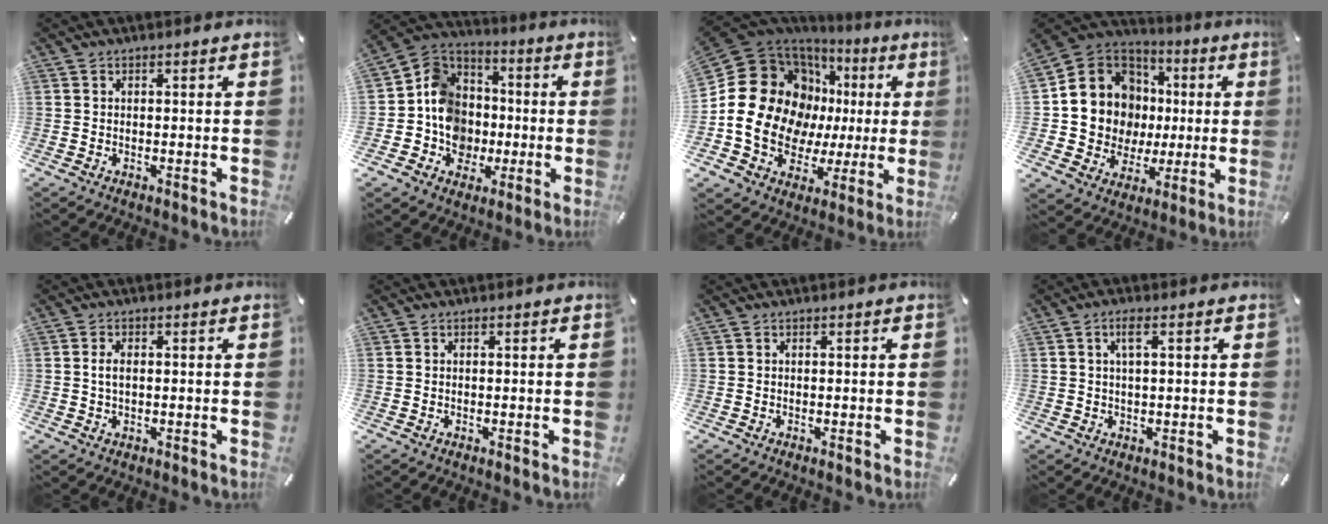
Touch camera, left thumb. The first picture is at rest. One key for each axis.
{"total": 13.8, "fx": -2.5, "fy": 12.6, "fz": 5.0, "tx": -0.112, "ty": 0.017, "tz": -0.037}
{"total": 23.0, "fx": 3.0, "fy": 17.8, "fz": 14.2, "tx": -0.279, "ty": -0.027, "tz": 0.076}
{"total": 13.4, "fx": 0.9, "fy": 13.1, "fz": 2.9, "tx": -0.052, "ty": -0.026, "tz": 0.041}
{"total": 2.7, "fx": 0.2, "fy": 1.5, "fz": 2.3, "tx": -0.046, "ty": 0.005, "tz": 0.002}
{"total": 0.0}
{"total": 0.0}
{"total": 3.1, "fx": 1.0, "fy": 0.9, "fz": 2.8, "tx": -0.058, "ty": 0.006, "tz": 0.015}